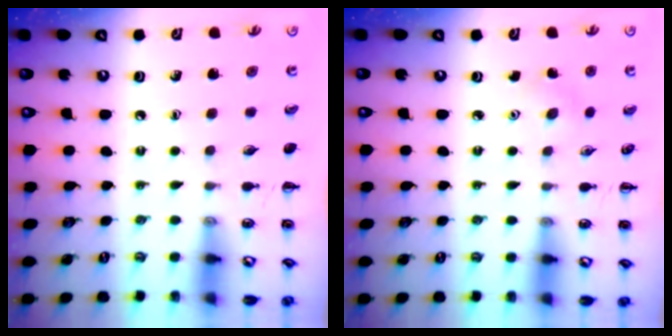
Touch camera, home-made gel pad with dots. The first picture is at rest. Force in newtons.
{"total": 2.8, "press": 2.8, "slide": 0.7}